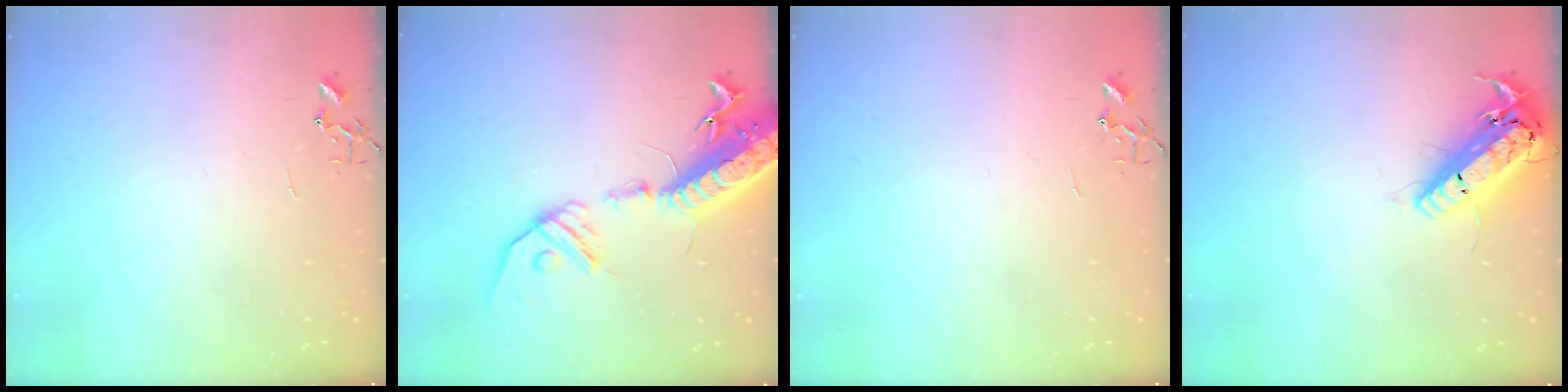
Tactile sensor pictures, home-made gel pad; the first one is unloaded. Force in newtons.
{"total": 20.4, "press": 19.9, "slide": 4.3}
{"total": 0.0}
{"total": 18.4, "press": 18.1, "slide": 3.2}